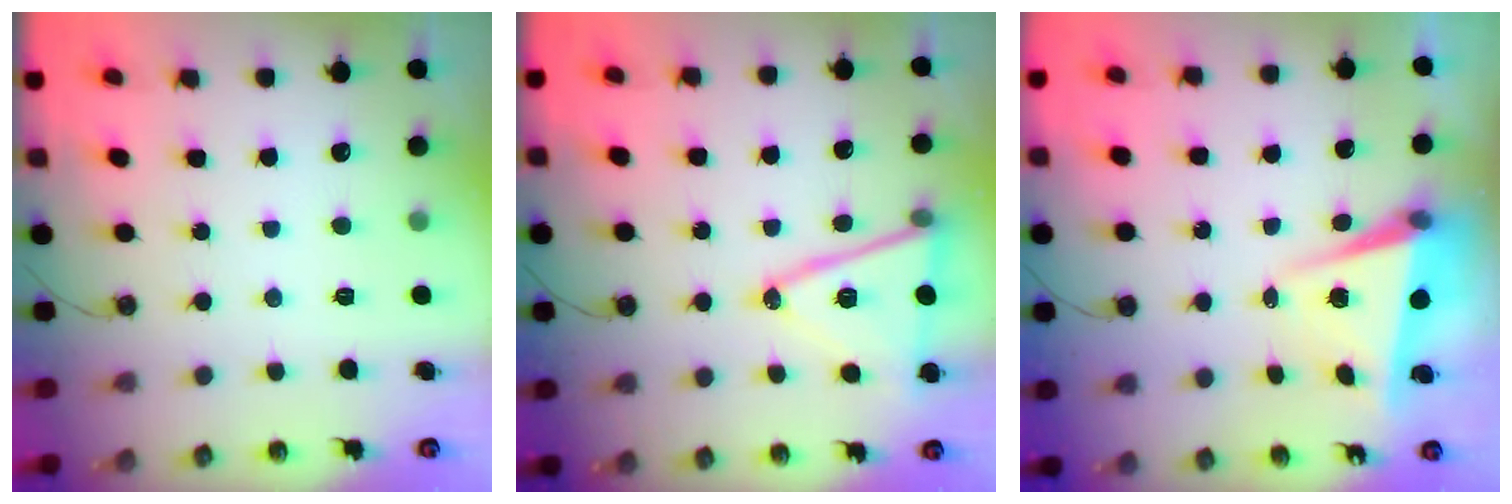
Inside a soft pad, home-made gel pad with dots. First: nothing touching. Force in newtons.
{"total": 14.8, "press": 14.3, "slide": 3.9}
{"total": 5.4, "press": 5.2, "slide": 1.3}